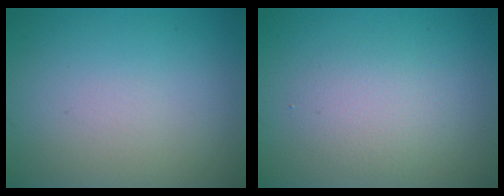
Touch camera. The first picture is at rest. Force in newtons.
{"total": 2.4, "press": 2.4, "slide": 0.0}